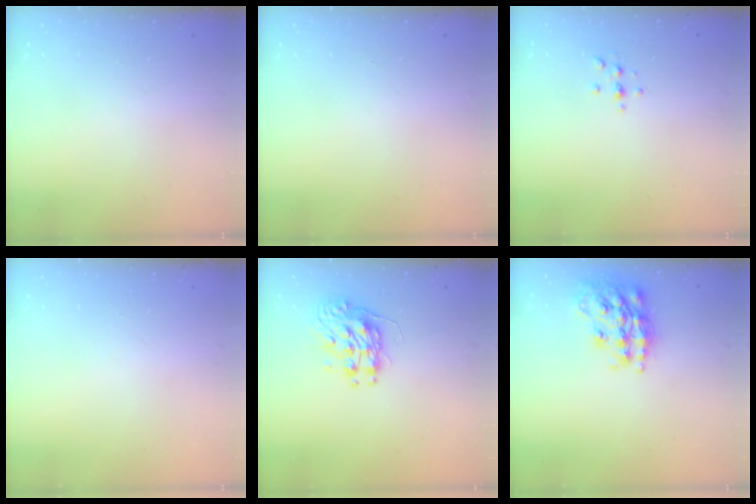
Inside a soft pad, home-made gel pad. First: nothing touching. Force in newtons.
{"total": 0.0}
{"total": 2.2, "press": 2.1, "slide": 0.2}
{"total": 0.0}
{"total": 9.6, "press": 9.6, "slide": 0.4}
{"total": 17.9, "press": 17.8, "slide": 1.3}